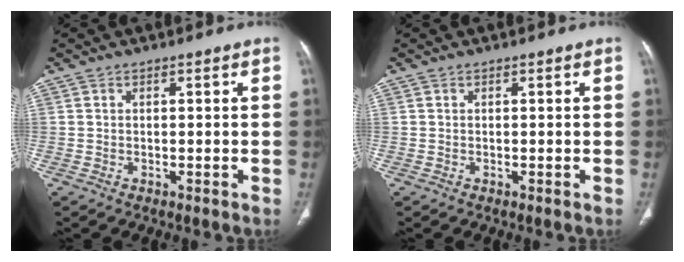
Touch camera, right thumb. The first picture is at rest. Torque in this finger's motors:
{"motor_torque": [0.01, 0.01, -0.01, -0.01, 0.00]}